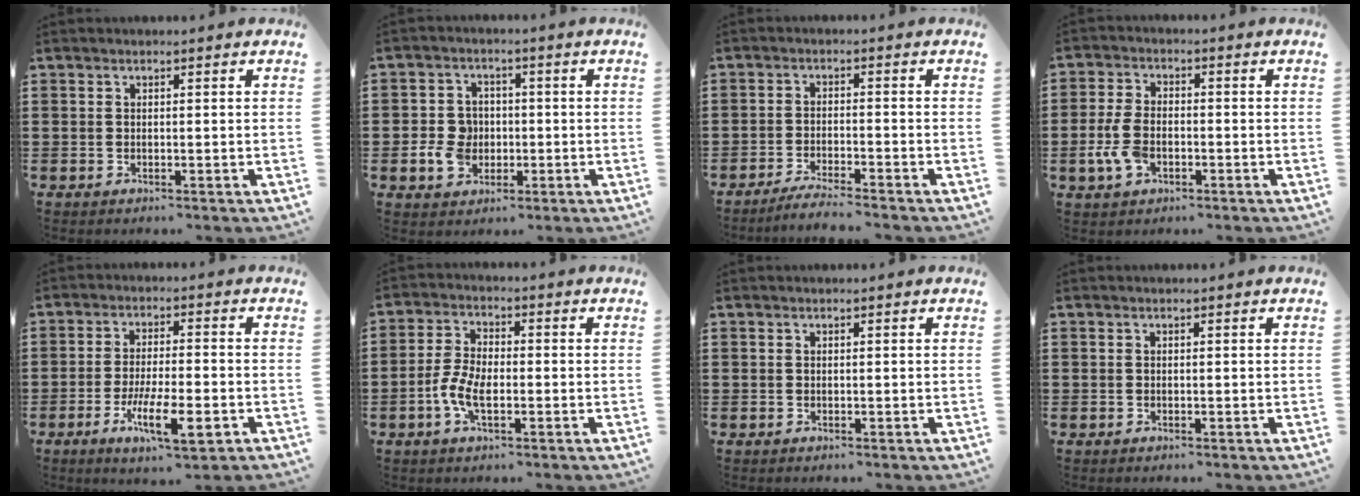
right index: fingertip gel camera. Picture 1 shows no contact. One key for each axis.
{"total": 5.6, "fx": -1.1, "fy": 4.7, "fz": 2.9, "tx": -0.069, "ty": 0.010, "tz": -0.023}
{"total": 3.3, "fx": -3.2, "fy": -0.4, "fz": 0.7, "tx": -0.014, "ty": -0.004, "tz": -0.064}
{"total": 5.6, "fx": -1.7, "fy": 3.4, "fz": 4.2, "tx": -0.108, "ty": -0.003, "tz": -0.038}
{"total": 9.4, "fx": -4.2, "fy": 2.5, "fz": 8.1, "tx": -0.152, "ty": -0.004, "tz": -0.074}
{"total": 5.7, "fx": -1.9, "fy": 2.6, "fz": 4.7, "tx": -0.114, "ty": -0.002, "tz": -0.044}
{"total": 0.0}
{"total": 0.0}